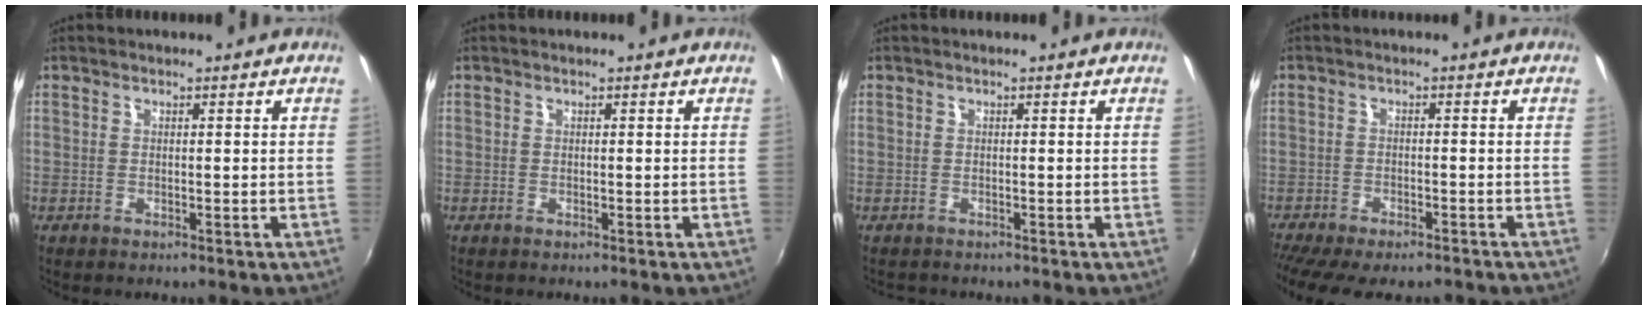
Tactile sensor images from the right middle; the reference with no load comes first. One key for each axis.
{"total": 0.0}
{"total": 0.8, "fx": -0.7, "fy": 0.4, "fz": -0.2, "tx": 0.001, "ty": 0.000, "tz": -0.013}
{"total": 10.0, "fx": -8.5, "fy": 2.2, "fz": 4.8, "tx": -0.111, "ty": -0.039, "tz": -0.137}